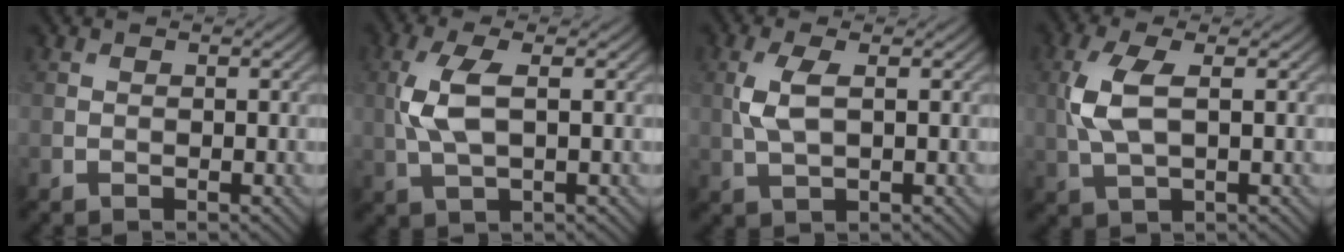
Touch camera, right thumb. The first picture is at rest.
{"total": 5.7, "force": [0.5, 2.1, 5.2], "torque": [-0.134, 0.004, 0.009]}
{"total": 4.2, "force": [0.6, 1.6, 3.8], "torque": [-0.099, 0.003, 0.013]}
{"total": 6.0, "force": [0.7, 2.4, 5.4], "torque": [-0.142, 0.003, 0.013]}